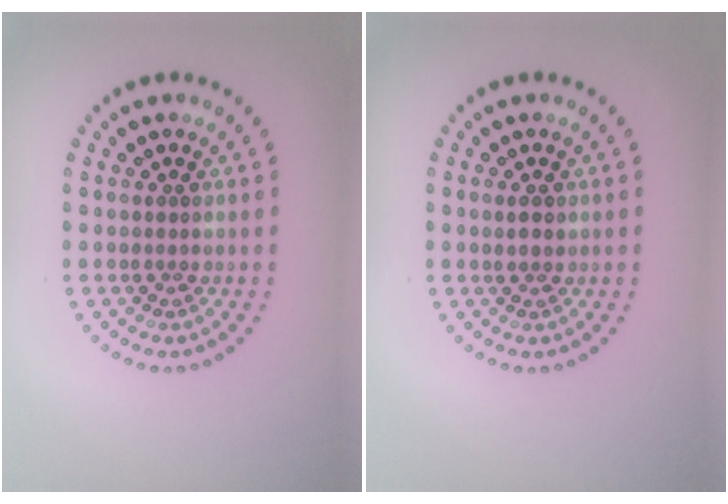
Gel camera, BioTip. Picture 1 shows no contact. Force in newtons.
{"total": 1.0, "press": 0.9, "slide": 0.3}